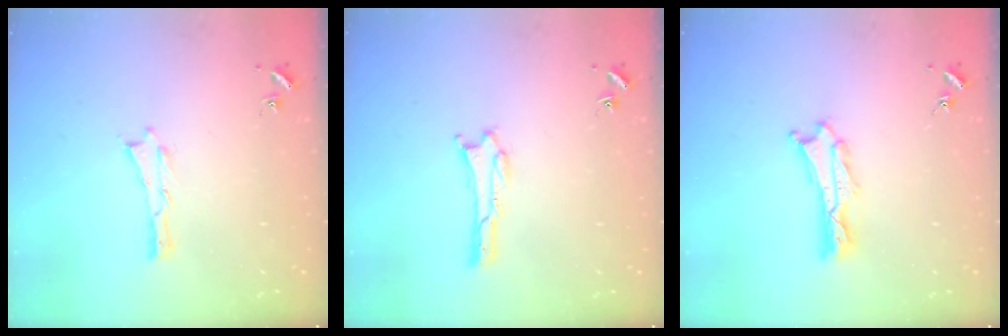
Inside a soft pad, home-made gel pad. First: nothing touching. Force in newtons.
{"total": 0.8, "press": 0.8, "slide": 0.2}
{"total": 1.2, "press": 1.2, "slide": 0.2}